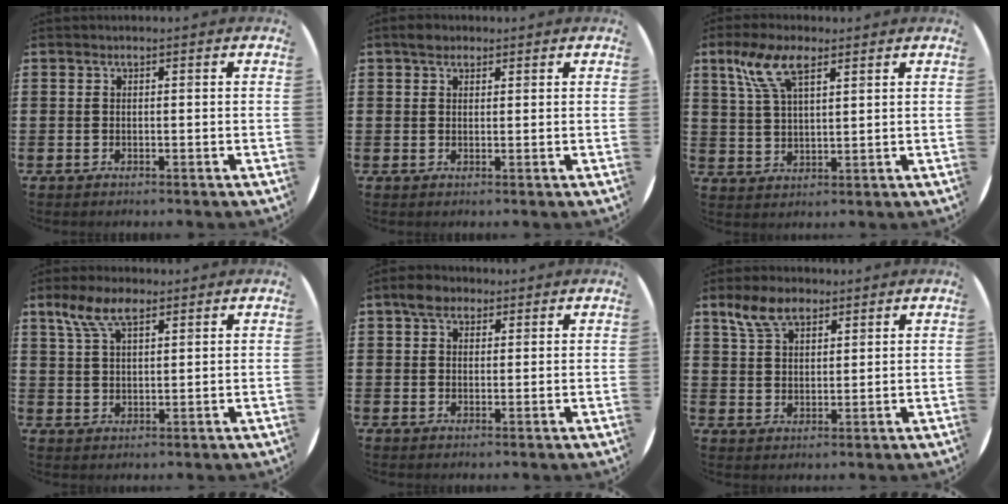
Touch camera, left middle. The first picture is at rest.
{"total": 1.8, "force": [1.5, 0.9, 0.4], "torque": [-0.003, 0.003, 0.027]}
{"total": 7.0, "force": [4.2, 2.6, 4.9], "torque": [-0.109, 0.007, 0.075]}
{"total": 6.2, "force": [3.9, 2.6, 4.0], "torque": [-0.081, 0.002, 0.069]}
{"total": 3.1, "force": [2.3, 1.8, 1.1], "torque": [-0.018, 0.008, 0.041]}
{"total": 6.0, "force": [4.2, 3.1, 3.0], "torque": [-0.062, 0.002, 0.078]}